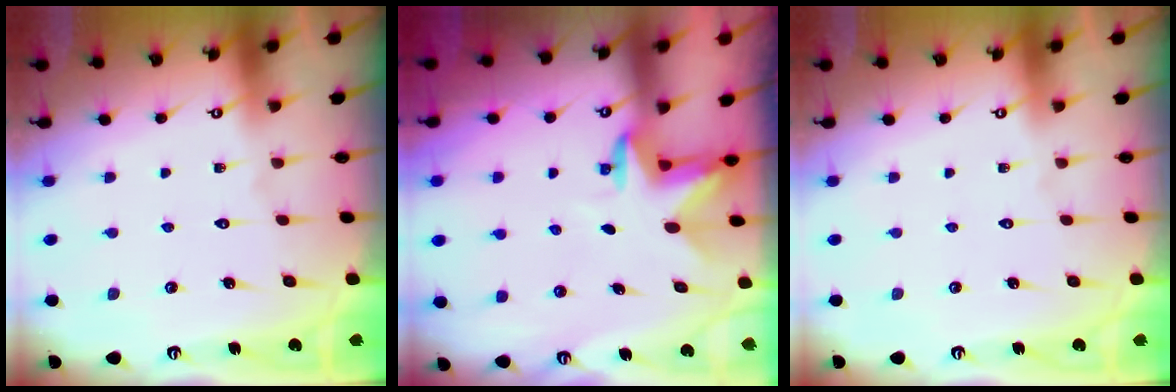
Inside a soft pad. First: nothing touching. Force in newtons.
{"total": 2.9, "press": 2.8, "slide": 0.7}
{"total": 0.0}